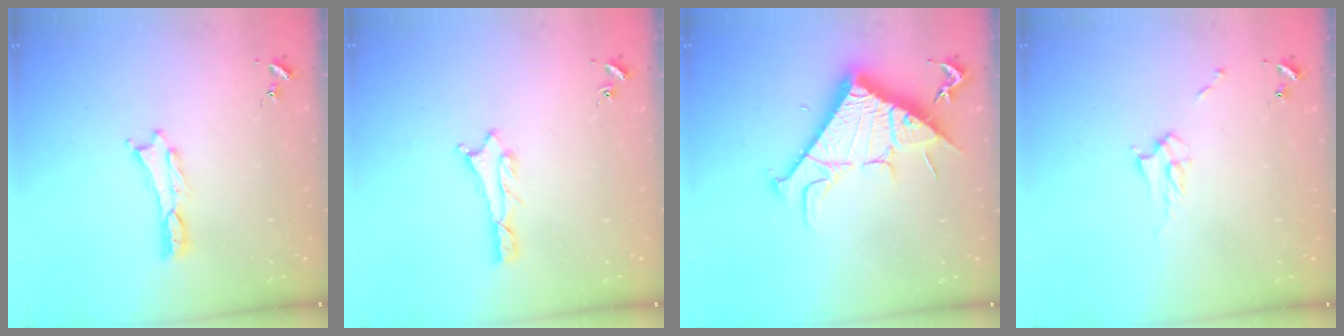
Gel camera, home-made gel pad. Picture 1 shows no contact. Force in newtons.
{"total": 1.1, "press": 1.0, "slide": 0.1}
{"total": 12.4, "press": 12.4, "slide": 0.2}
{"total": 2.9, "press": 2.9, "slide": 0.4}